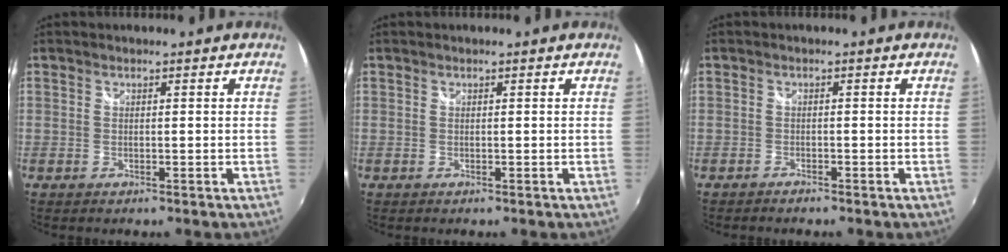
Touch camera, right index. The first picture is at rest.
{"total": 0.0}
{"total": 1.4, "force": [-1.4, 0.3, 0.2], "torque": [-0.012, -0.004, -0.026]}